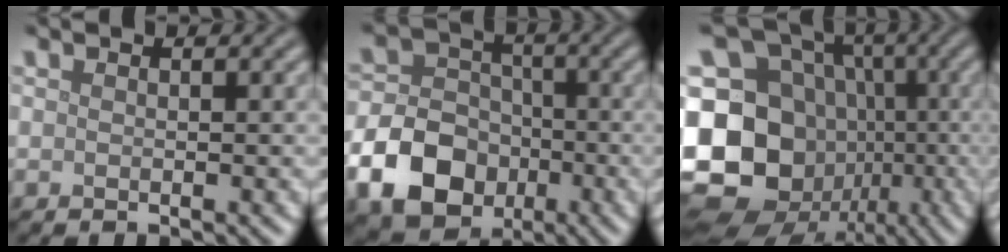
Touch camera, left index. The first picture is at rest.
{"total": 9.4, "force": [-3.7, 7.4, 4.5], "torque": [-0.080, -0.015, -0.095]}
{"total": 20.6, "force": [-3.5, 18.3, 8.7], "torque": [-0.211, 0.008, -0.093]}